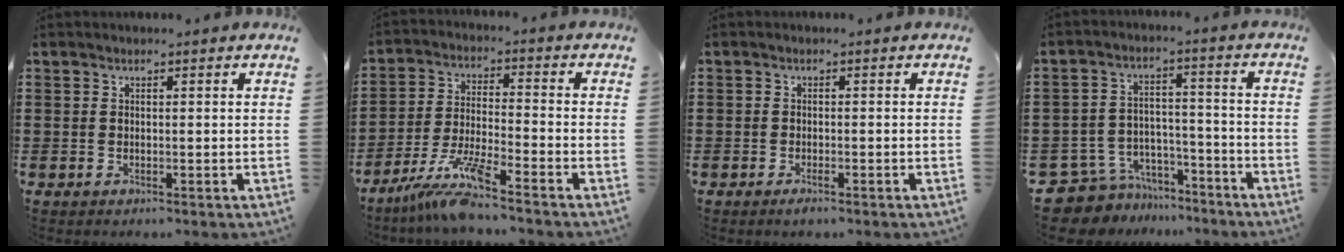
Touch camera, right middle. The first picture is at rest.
{"total": 8.0, "force": [-6.7, 0.0, 4.4], "torque": [-0.100, -0.017, -0.133]}
{"total": 1.0, "force": [-0.8, 0.3, 0.5], "torque": [-0.012, -0.005, -0.015]}
{"total": 6.8, "force": [-6.5, 2.0, 0.2], "torque": [-0.023, 0.009, -0.133]}